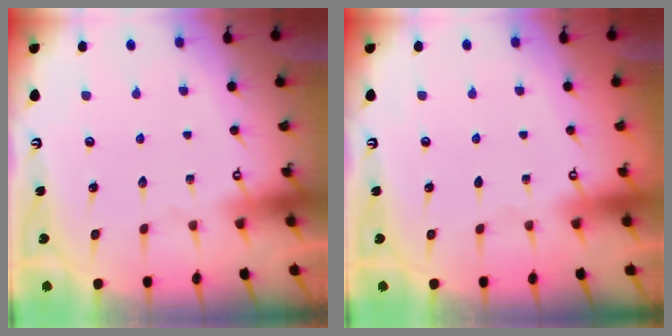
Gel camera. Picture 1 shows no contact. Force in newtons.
{"total": 0.0}